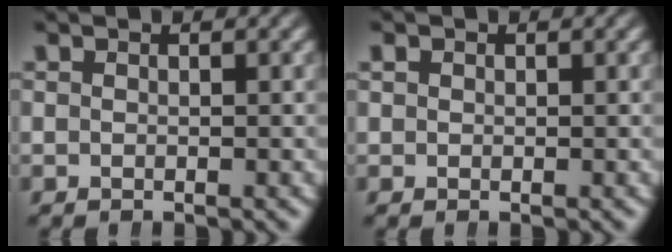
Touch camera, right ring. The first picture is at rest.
{"total": 0.7, "force": [0.4, 0.6, 0.0], "torque": [0.001, 0.000, 0.009]}